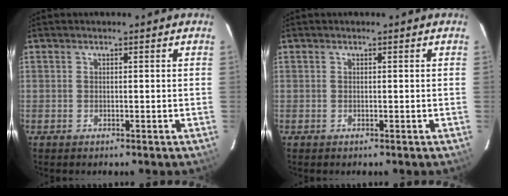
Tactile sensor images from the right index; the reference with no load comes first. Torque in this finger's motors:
{"motor_torque": [0.00, 0.00, 0.02, 0.00]}